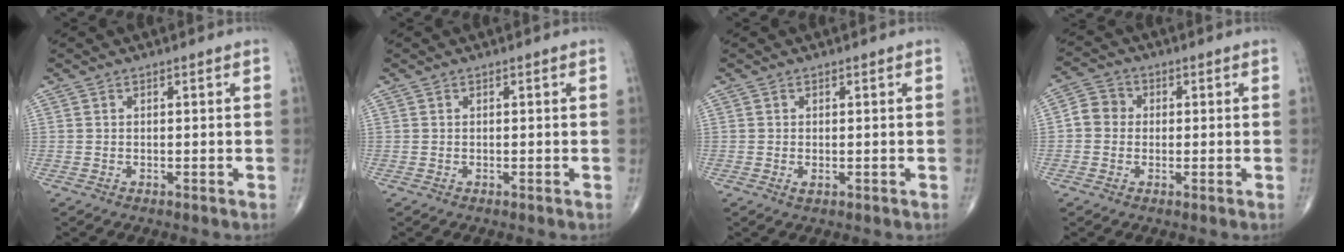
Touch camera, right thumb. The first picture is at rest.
{"total": 0.0}
{"total": 0.9, "force": [-0.2, 0.4, 0.8], "torque": [-0.013, -0.003, -0.003]}
{"total": 4.5, "force": [-0.1, 4.1, 1.8], "torque": [-0.018, 0.012, -0.012]}